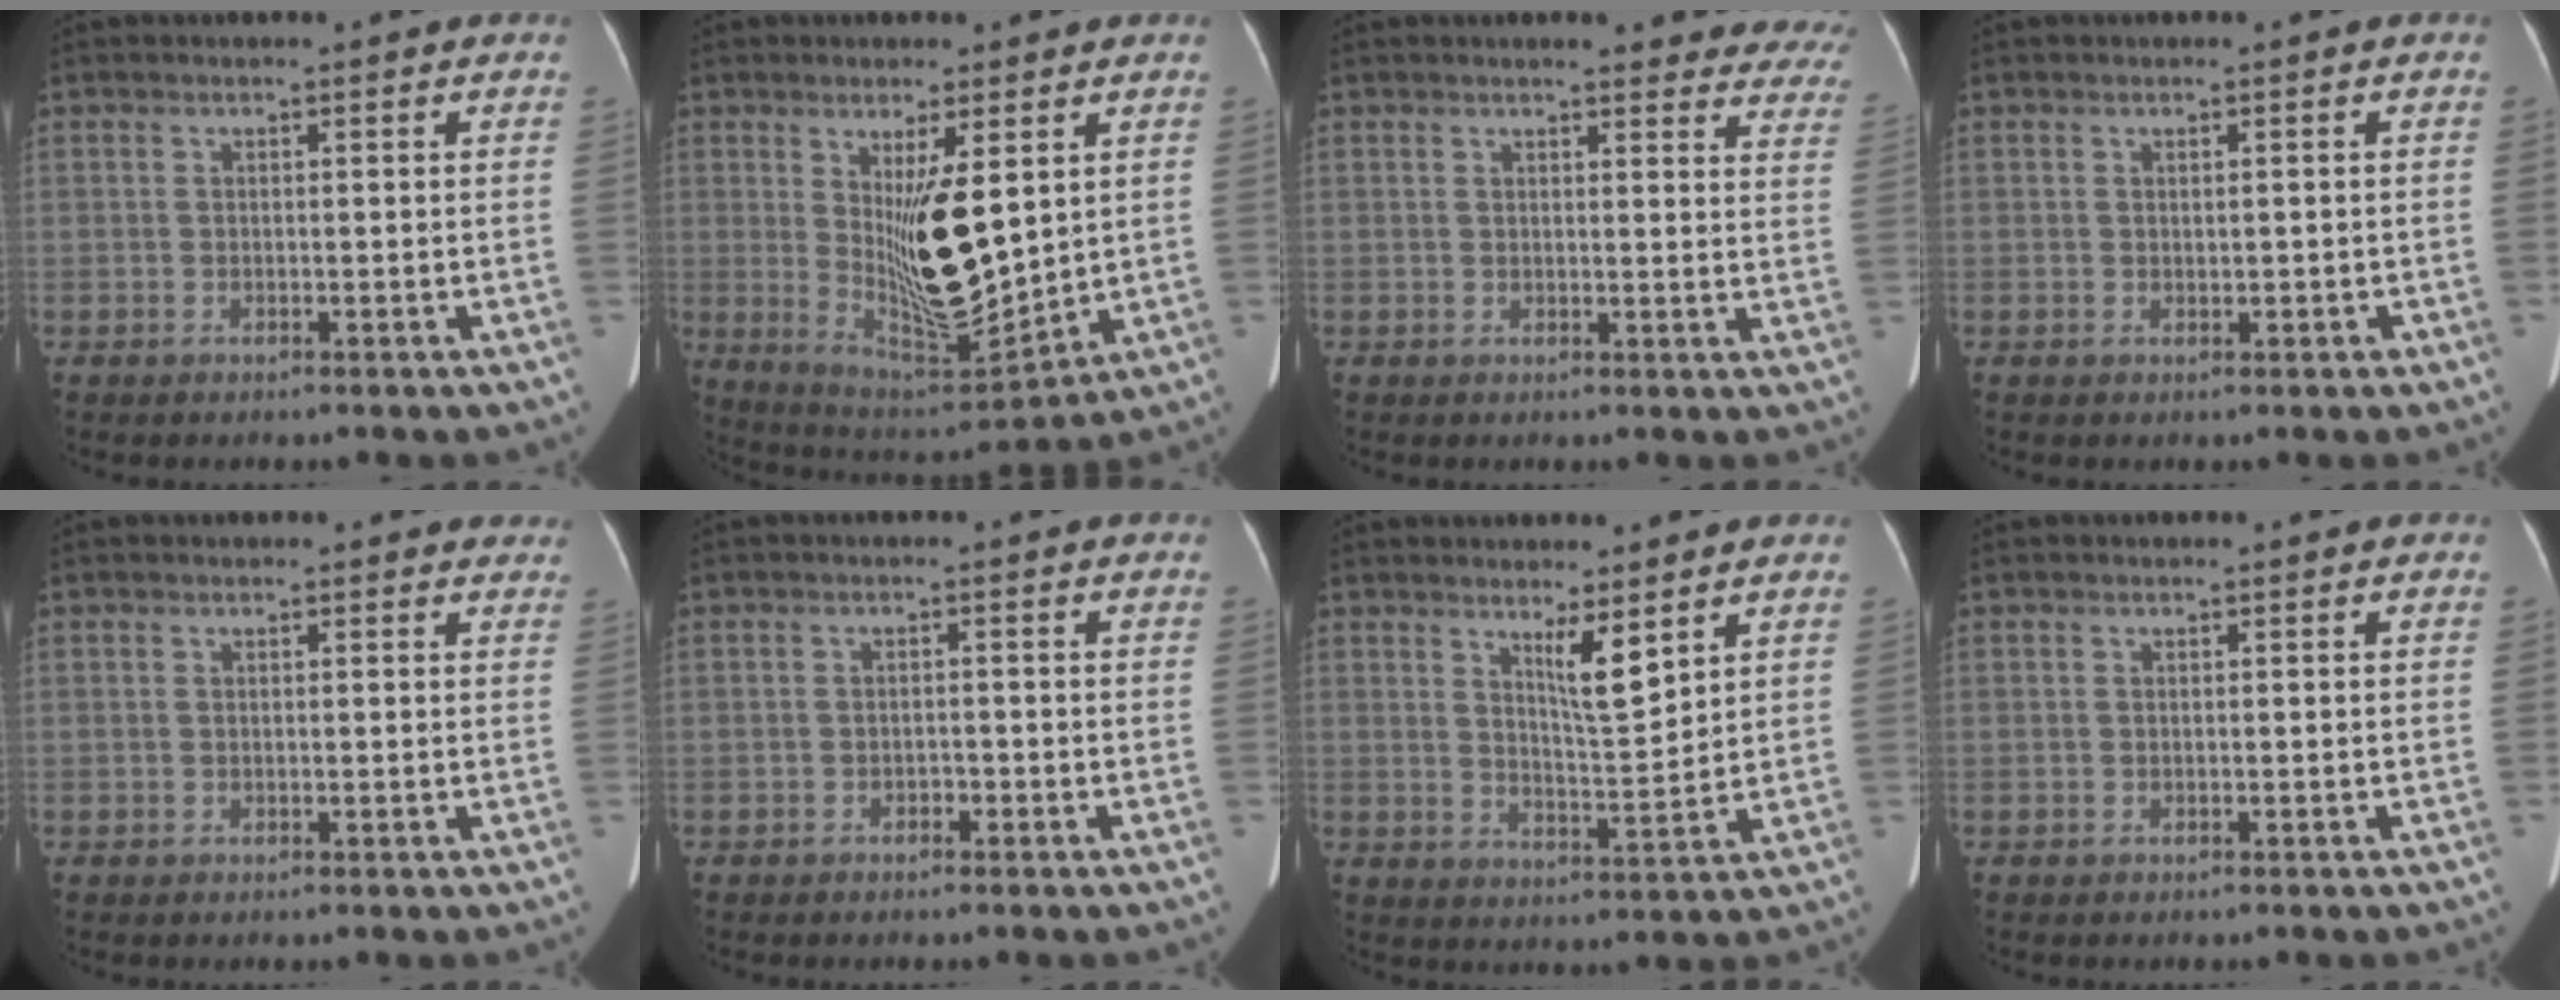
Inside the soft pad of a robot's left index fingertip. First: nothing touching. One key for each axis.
{"total": 12.0, "fx": 2.4, "fy": 2.8, "fz": 11.5, "tx": -0.201, "ty": -0.023, "tz": 0.055}
{"total": 17.3, "fx": 16.0, "fy": 3.6, "fz": 5.6, "tx": -0.033, "ty": -0.042, "tz": 0.157}
{"total": 0.7, "fx": 0.0, "fy": 0.3, "fz": 0.6, "tx": -0.012, "ty": -0.002, "tz": 0.005}
{"total": 2.6, "fx": 2.3, "fy": 1.2, "fz": 0.4, "tx": 0.008, "ty": -0.005, "tz": 0.001}
{"total": 1.0, "fx": -0.7, "fy": 0.5, "fz": 0.5, "tx": -0.009, "ty": 0.001, "tz": -0.010}
{"total": 5.1, "fx": 3.3, "fy": 0.3, "fz": 3.8, "tx": -0.067, "ty": -0.016, "tz": 0.062}
{"total": 0.0}